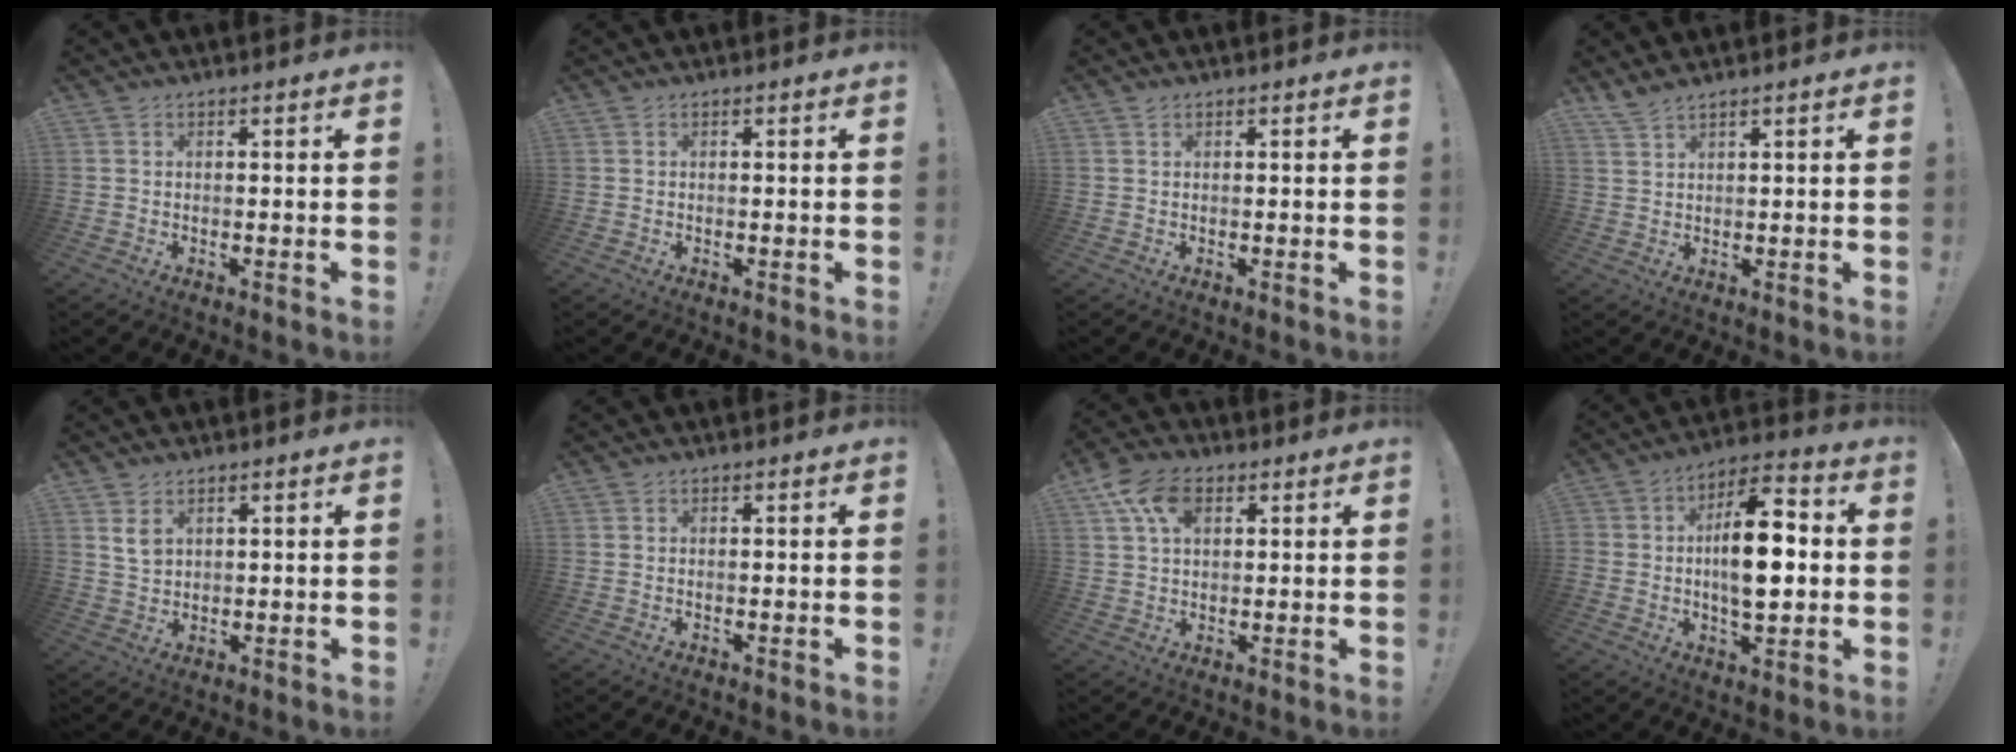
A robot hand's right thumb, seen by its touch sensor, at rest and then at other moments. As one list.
[{"total": 0.0}, {"total": 0.6, "force": [0.4, 0.3, 0.2], "torque": [0.001, -0.002, 0.007]}, {"total": 3.0, "force": [2.6, 0.2, 1.4], "torque": [-0.033, -0.014, 0.049]}, {"total": 4.3, "force": [2.3, 2.9, 2.2], "torque": [-0.027, -0.010, 0.041]}, {"total": 0.0}, {"total": 10.6, "force": [4.3, 6.7, 6.9], "torque": [-0.123, -0.002, 0.082]}, {"total": 16.1, "force": [-0.7, 8.8, 13.4], "torque": [-0.208, 0.016, -0.016]}]